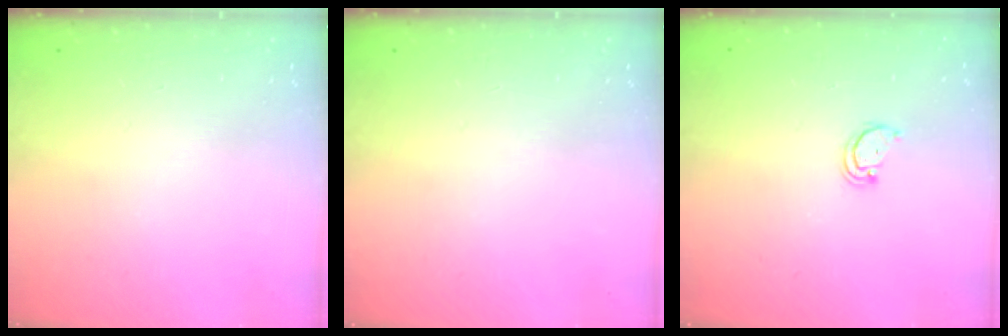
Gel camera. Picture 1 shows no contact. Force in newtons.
{"total": 0.0}
{"total": 2.1, "press": 2.1, "slide": 0.2}